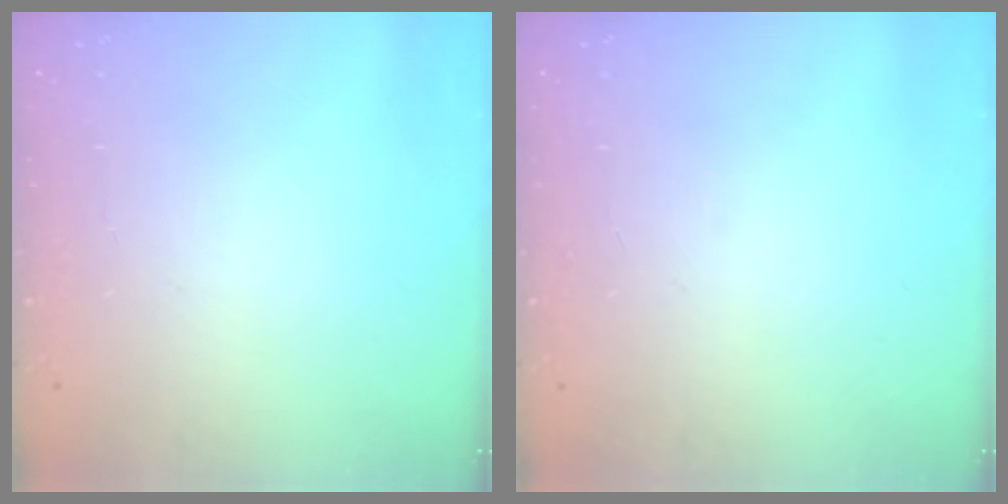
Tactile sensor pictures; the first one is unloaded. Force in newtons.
{"total": 0.0}